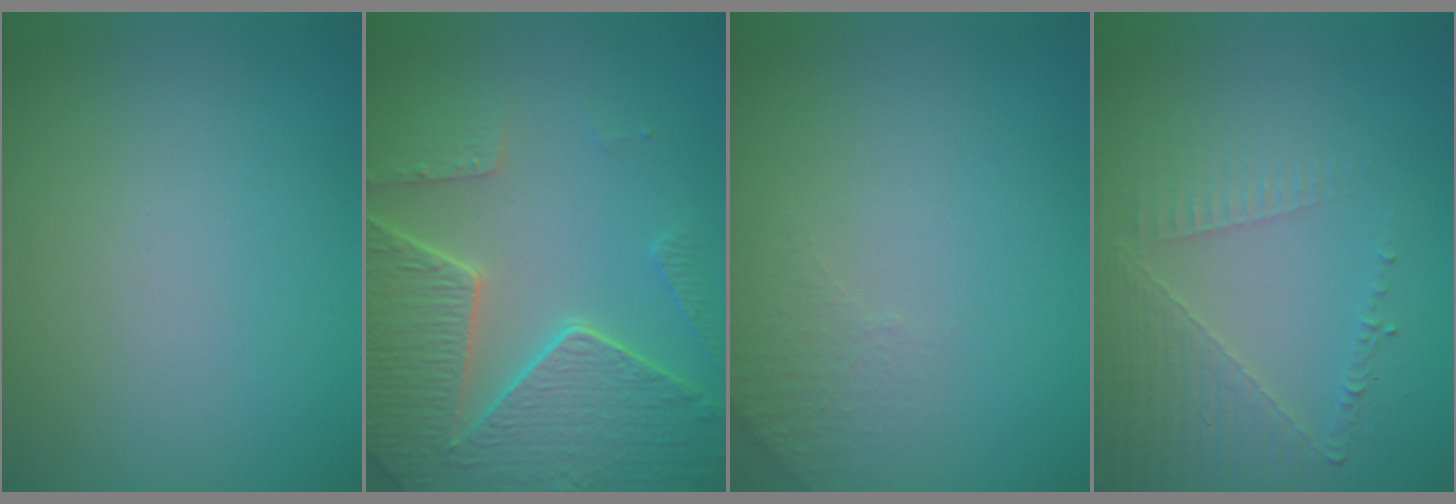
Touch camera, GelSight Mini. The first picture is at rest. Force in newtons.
{"total": 8.4, "press": 6.1, "slide": 5.7}
{"total": 1.6, "press": 1.5, "slide": 0.4}
{"total": 4.4, "press": 2.9, "slide": 3.3}